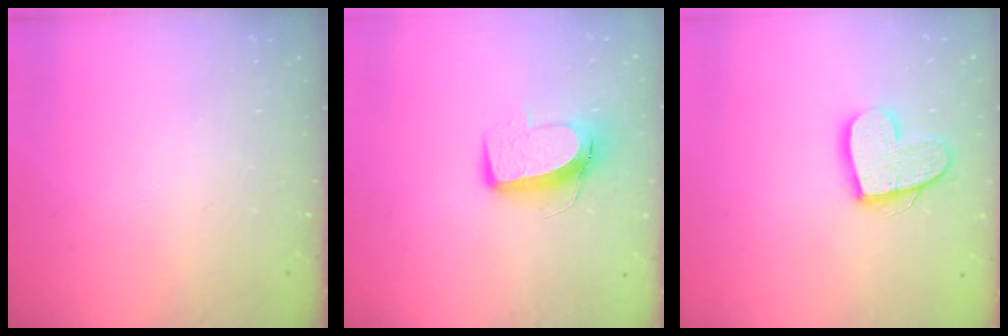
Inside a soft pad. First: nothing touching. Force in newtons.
{"total": 9.9, "press": 9.9, "slide": 0.8}
{"total": 13.7, "press": 13.6, "slide": 1.1}